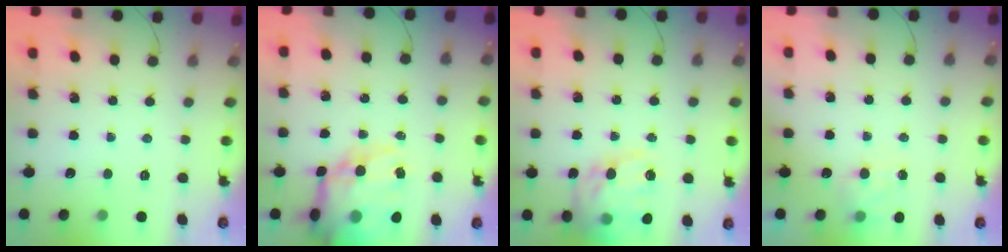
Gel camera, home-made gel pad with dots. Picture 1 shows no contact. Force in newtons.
{"total": 23.6, "press": 23.0, "slide": 5.3}
{"total": 17.0, "press": 16.6, "slide": 3.4}
{"total": 6.6, "press": 6.5, "slide": 1.5}